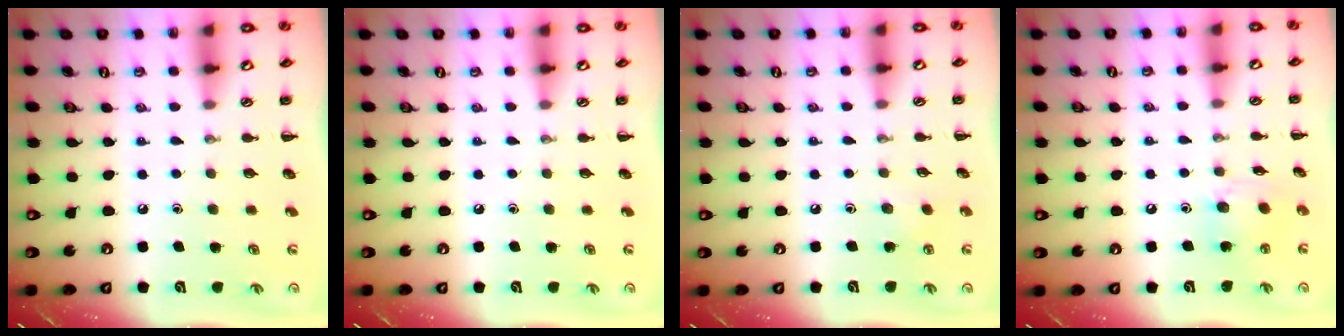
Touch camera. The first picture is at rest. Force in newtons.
{"total": 0.0}
{"total": 2.5, "press": 2.3, "slide": 0.7}
{"total": 8.6, "press": 8.6, "slide": 0.7}